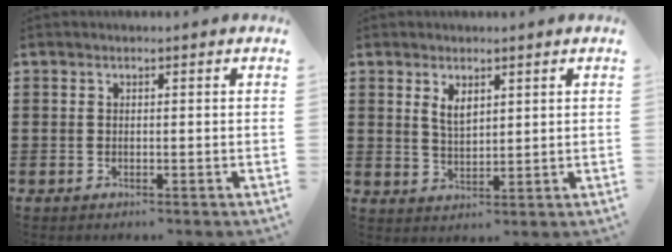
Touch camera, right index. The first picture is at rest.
{"total": 3.0, "force": [1.7, 1.4, 1.9], "torque": [-0.042, 0.004, 0.031]}